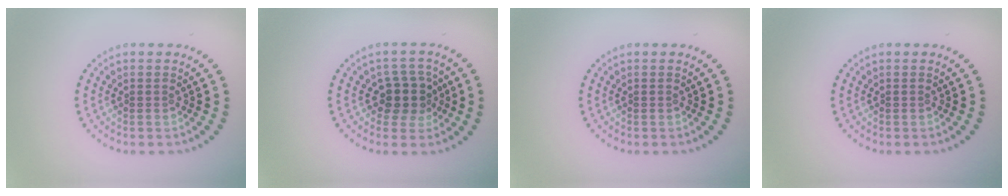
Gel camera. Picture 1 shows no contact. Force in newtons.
{"total": 3.1, "press": 2.7, "slide": 1.6}
{"total": 0.0}
{"total": 0.0}